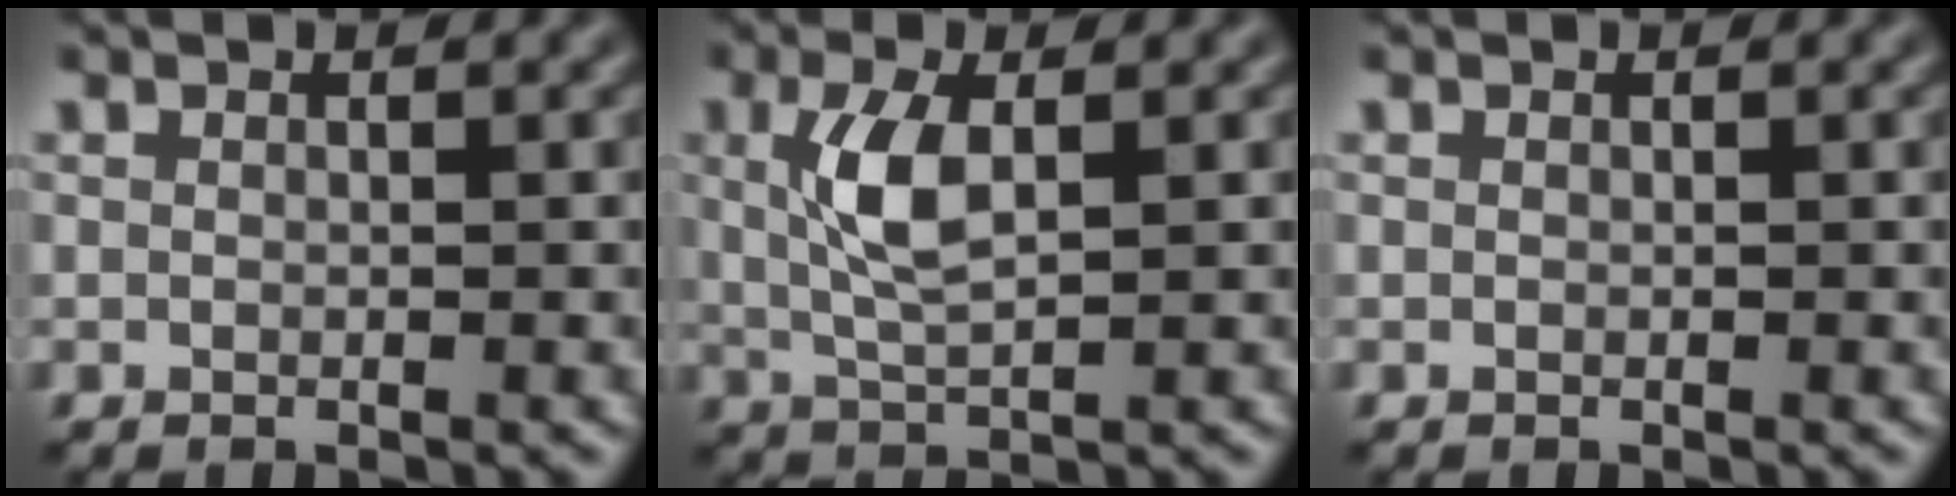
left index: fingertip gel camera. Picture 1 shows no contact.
{"total": 4.0, "force": [0.9, 1.5, 3.6], "torque": [-0.085, 0.004, 0.018]}
{"total": 0.0}